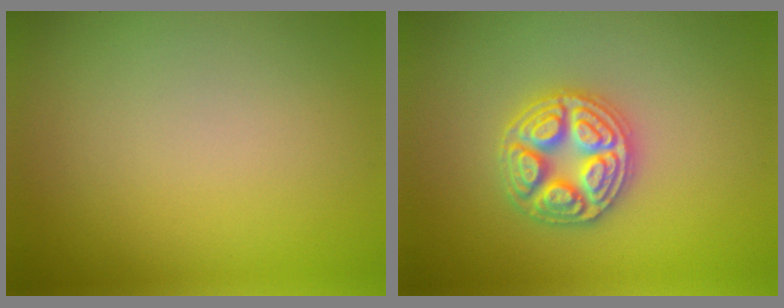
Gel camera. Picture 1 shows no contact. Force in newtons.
{"total": 4.9, "press": 4.8, "slide": 0.6}